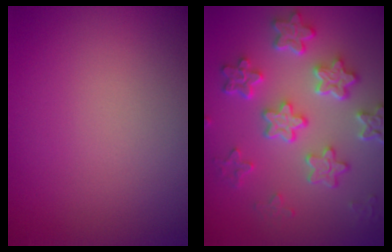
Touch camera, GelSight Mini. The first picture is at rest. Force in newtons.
{"total": 6.5, "press": 5.1, "slide": 4.1}